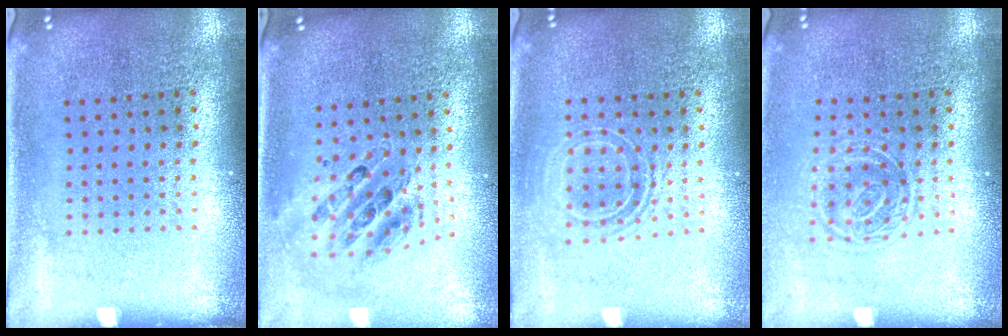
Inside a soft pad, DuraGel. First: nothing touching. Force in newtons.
{"total": 1.0, "press": 0.9, "slide": 0.3}
{"total": 1.6, "press": 1.2, "slide": 1.0}
{"total": 1.3, "press": 1.1, "slide": 0.7}